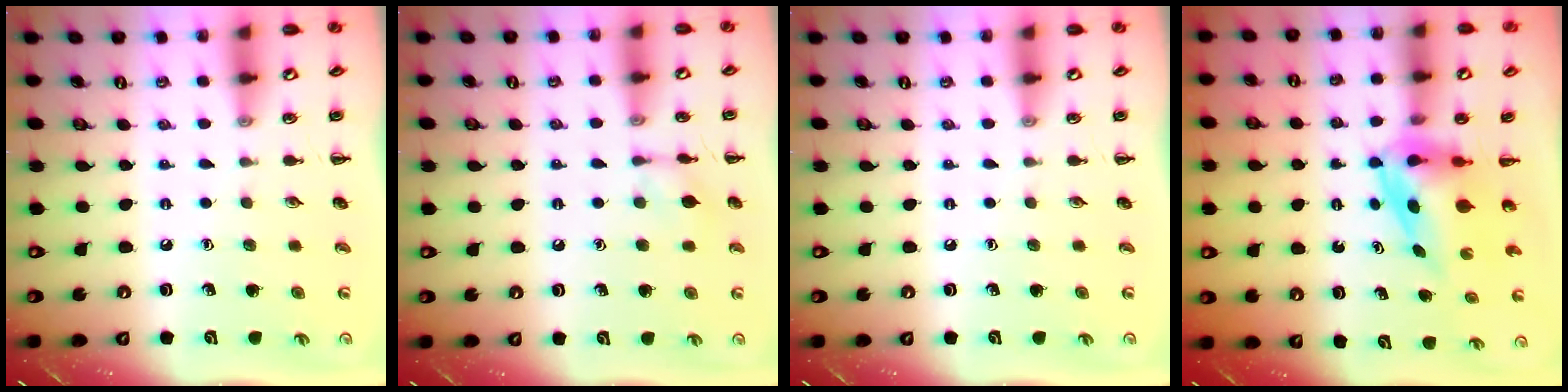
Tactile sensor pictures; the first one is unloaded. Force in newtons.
{"total": 6.2, "press": 6.1, "slide": 1.1}
{"total": 0.0}
{"total": 4.0, "press": 3.9, "slide": 0.7}